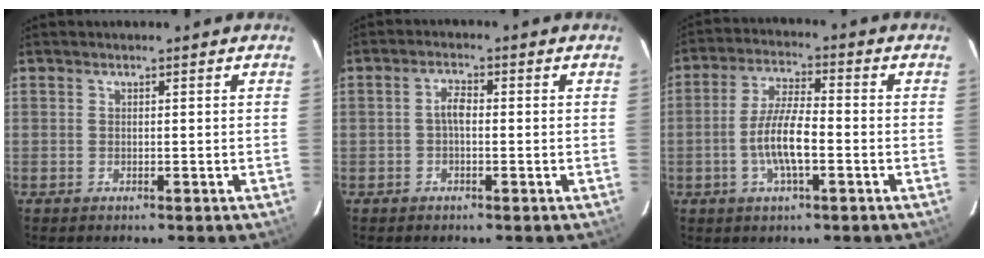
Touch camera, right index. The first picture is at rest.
{"total": 2.6, "force": [-0.3, 1.2, 2.3], "torque": [-0.046, 0.009, -0.005]}
{"total": 8.6, "force": [-2.4, 2.3, 7.9], "torque": [-0.160, 0.003, -0.046]}